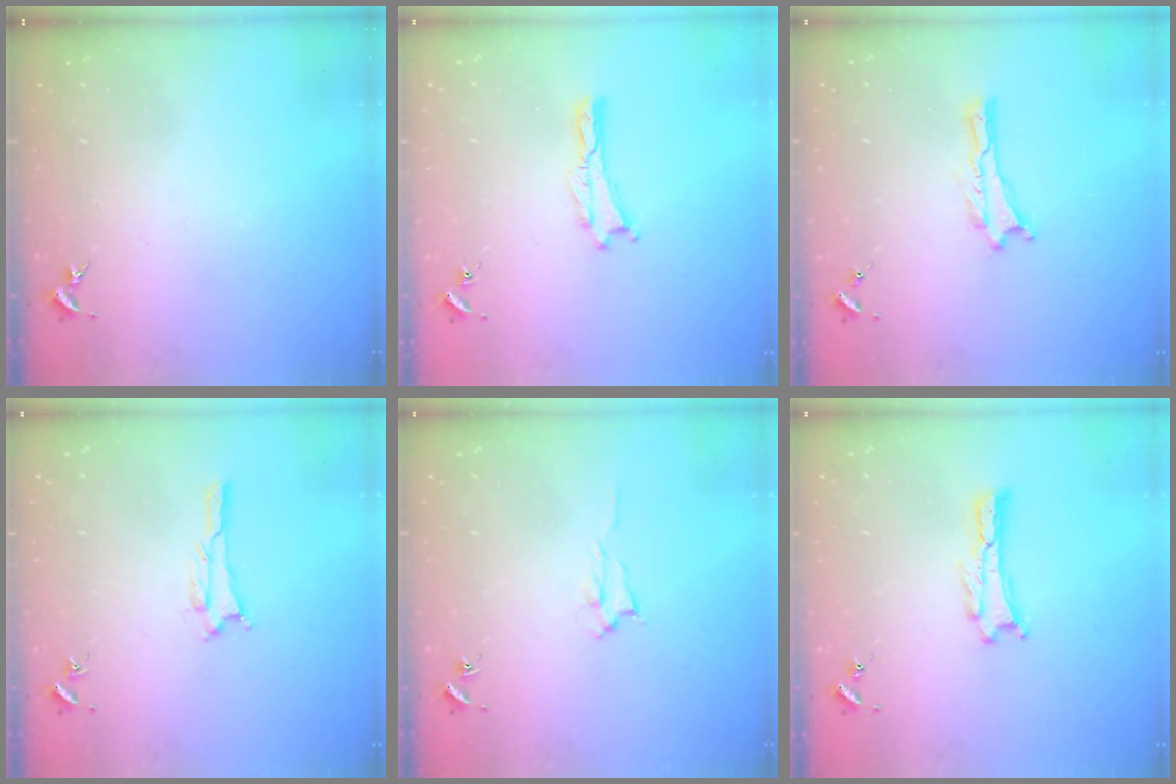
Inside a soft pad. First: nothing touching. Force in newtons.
{"total": 0.0}
{"total": 0.0}
{"total": 1.1, "press": 1.1, "slide": 0.1}
{"total": 1.4, "press": 1.4, "slide": 0.2}
{"total": 0.0}